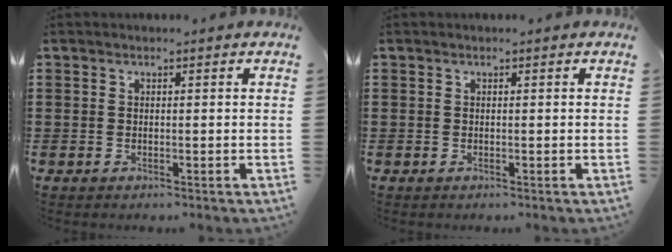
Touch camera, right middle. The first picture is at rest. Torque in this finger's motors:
{"motor_torque": [0.00, -0.01, 0.00, 0.01]}